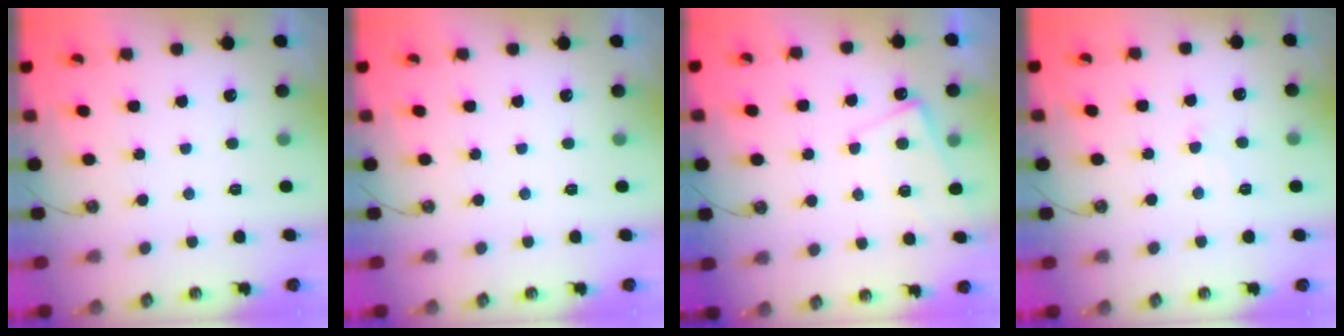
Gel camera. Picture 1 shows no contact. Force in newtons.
{"total": 0.0}
{"total": 5.0, "press": 5.0, "slide": 0.3}
{"total": 1.5, "press": 1.4, "slide": 0.5}